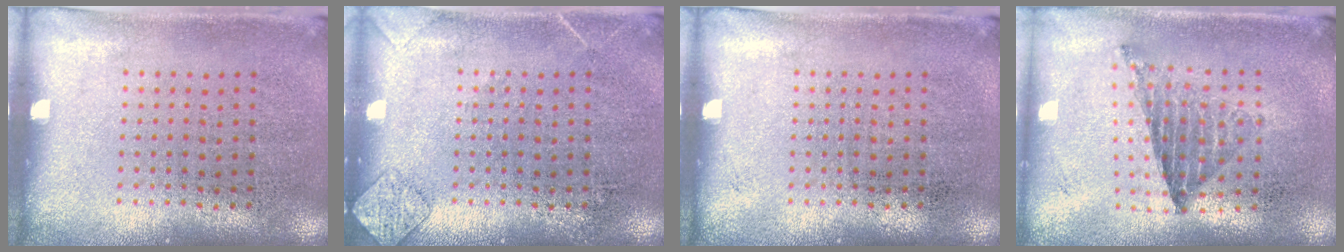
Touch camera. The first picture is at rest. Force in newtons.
{"total": 1.4, "press": 1.4, "slide": 0.1}
{"total": 0.0}
{"total": 0.8, "press": 0.8, "slide": 0.1}